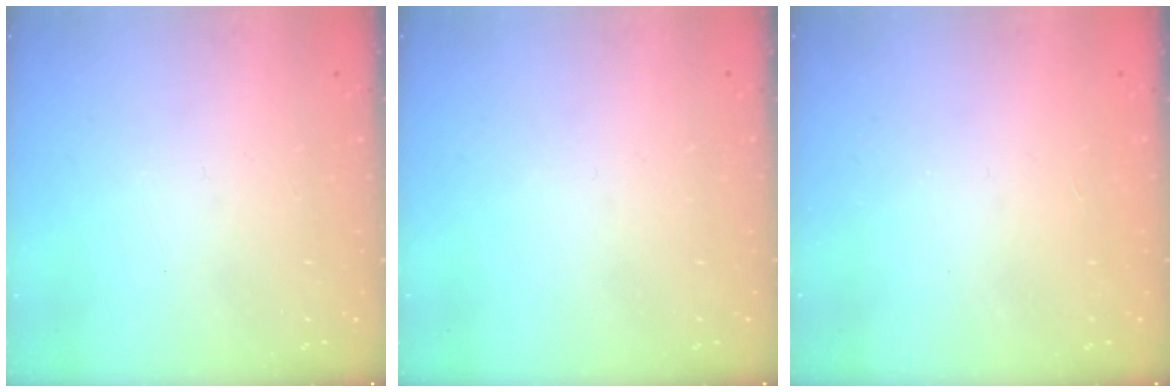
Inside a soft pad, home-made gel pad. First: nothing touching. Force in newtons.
{"total": 0.0}
{"total": 1.2, "press": 1.2, "slide": 0.1}